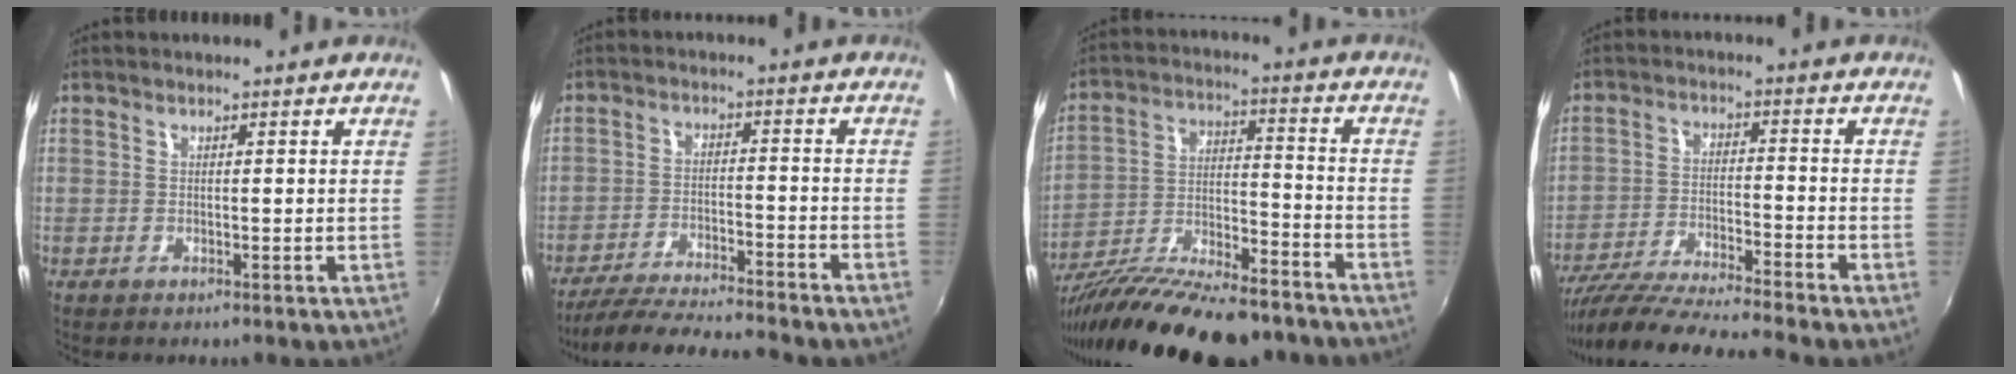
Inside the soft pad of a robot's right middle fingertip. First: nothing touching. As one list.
[{"total": 15.3, "force": [-13.8, 0.5, 6.6], "torque": [-0.134, -0.018, -0.218]}, {"total": 22.8, "force": [-18.3, 6.2, 12.1], "torque": [-0.215, -0.028, -0.282]}, {"total": 15.2, "force": [-13.5, -1.2, 6.9], "torque": [-0.143, -0.030, -0.238]}]